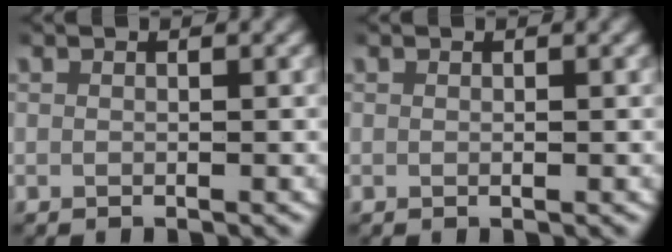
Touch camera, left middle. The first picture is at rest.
{"total": 0.0}